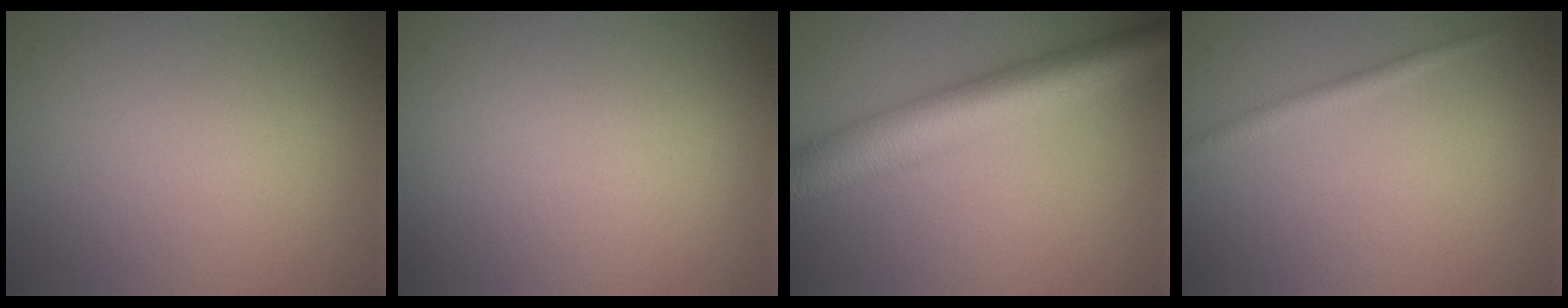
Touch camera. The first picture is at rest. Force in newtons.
{"total": 0.0}
{"total": 8.1, "press": 8.1, "slide": 0.1}
{"total": 1.3, "press": 1.3, "slide": 0.1}